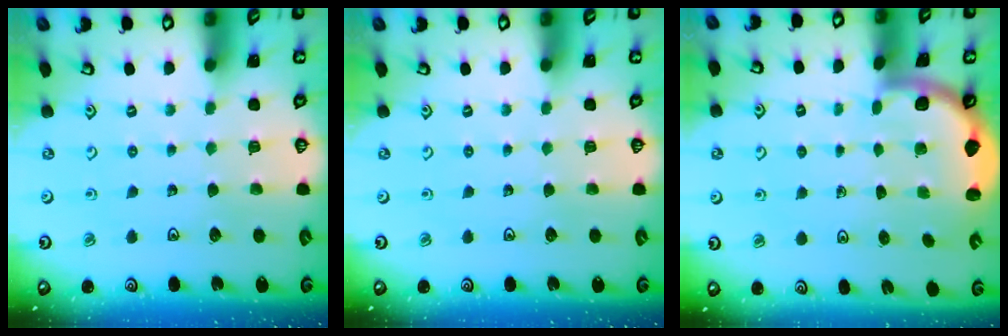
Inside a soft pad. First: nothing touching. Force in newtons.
{"total": 0.0}
{"total": 1.7, "press": 1.7, "slide": 0.1}